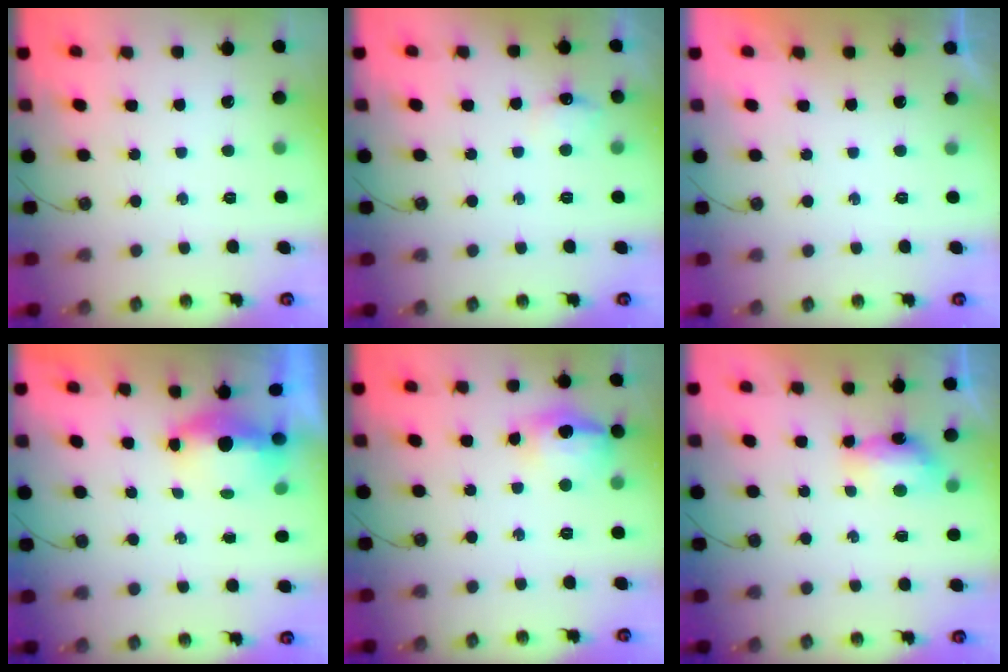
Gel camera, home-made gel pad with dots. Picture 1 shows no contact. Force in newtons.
{"total": 7.6, "press": 5.8, "slide": 4.9}
{"total": 0.0}
{"total": 4.7, "press": 4.5, "slide": 1.2}
{"total": 14.0, "press": 13.9, "slide": 1.5}
{"total": 6.0, "press": 5.9, "slide": 0.7}